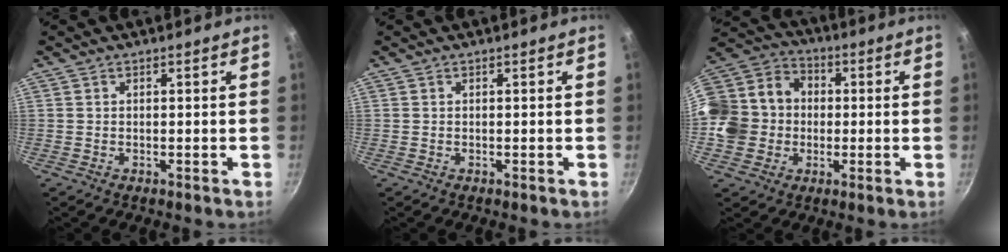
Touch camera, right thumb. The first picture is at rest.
{"total": 0.0}
{"total": 18.4, "force": [-0.9, 16.0, 9.0], "torque": [-0.170, 0.047, -0.021]}